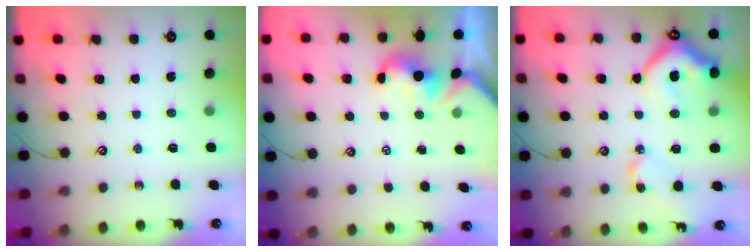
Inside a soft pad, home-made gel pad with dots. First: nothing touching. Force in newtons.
{"total": 1.1, "press": 1.1, "slide": 0.4}
{"total": 15.6, "press": 15.5, "slide": 2.2}